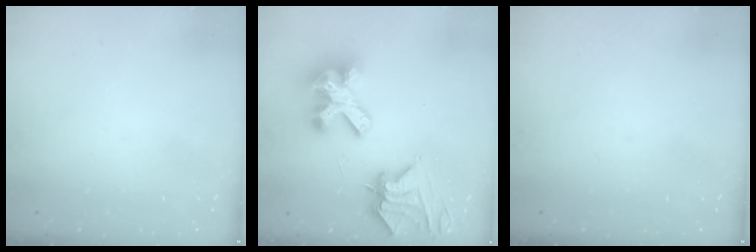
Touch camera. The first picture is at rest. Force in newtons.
{"total": 14.5, "press": 14.3, "slide": 1.8}
{"total": 0.0}